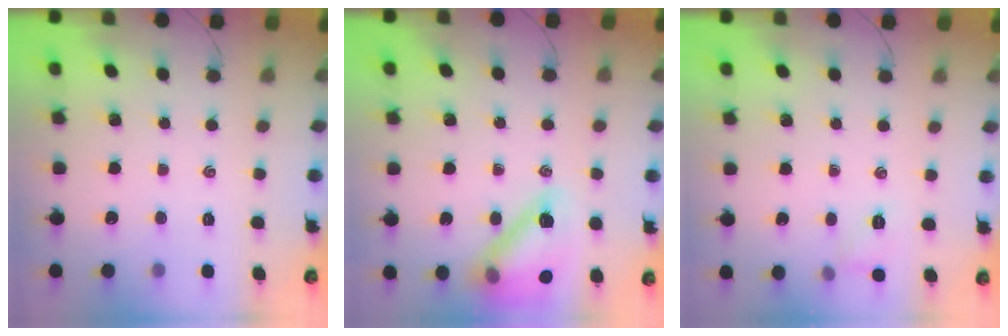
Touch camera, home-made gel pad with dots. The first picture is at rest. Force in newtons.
{"total": 16.7, "press": 16.7, "slide": 1.6}
{"total": 5.9, "press": 5.7, "slide": 1.3}